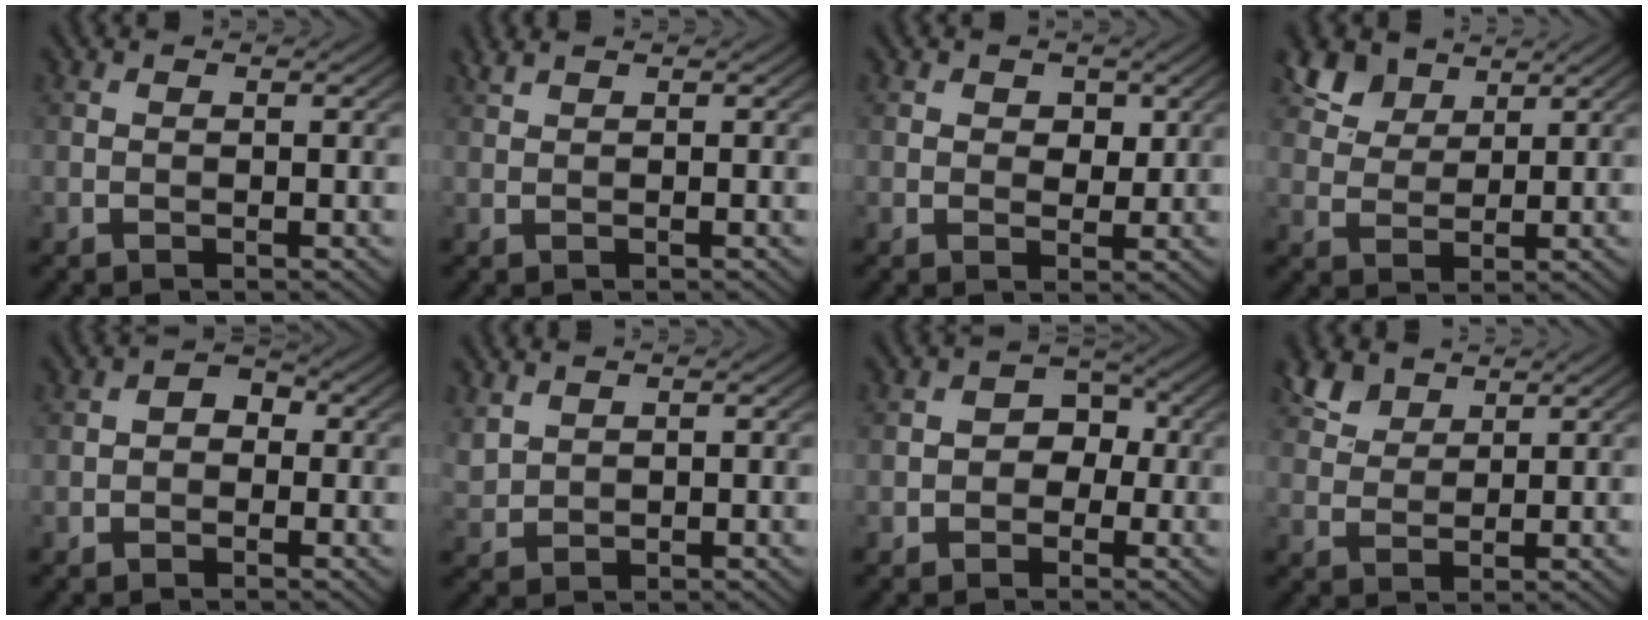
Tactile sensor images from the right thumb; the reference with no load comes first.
{"total": 1.2, "force": [1.0, 0.1, 0.7], "torque": [-0.021, 0.009, 0.021]}
{"total": 2.6, "force": [1.1, 1.8, 1.5], "torque": [-0.029, -0.005, 0.017]}
{"total": 5.8, "force": [4.0, 3.3, 2.6], "torque": [-0.063, 0.005, 0.079]}
{"total": 2.3, "force": [-0.4, 1.8, 1.4], "torque": [-0.022, 0.004, -0.015]}
{"total": 2.4, "force": [1.7, 1.3, 1.0], "torque": [-0.033, 0.003, 0.042]}
{"total": 3.5, "force": [-0.7, 3.0, 1.8], "torque": [-0.008, 0.005, -0.021]}
{"total": 4.5, "force": [3.4, 2.3, 2.0], "torque": [-0.050, 0.006, 0.073]}